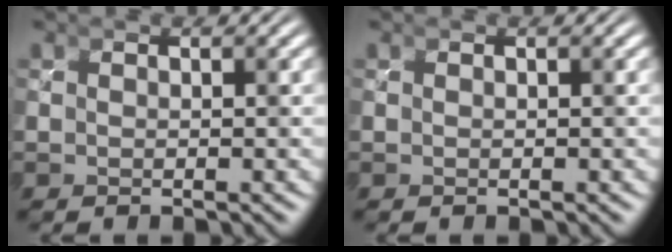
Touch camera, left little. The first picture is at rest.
{"total": 0.0}